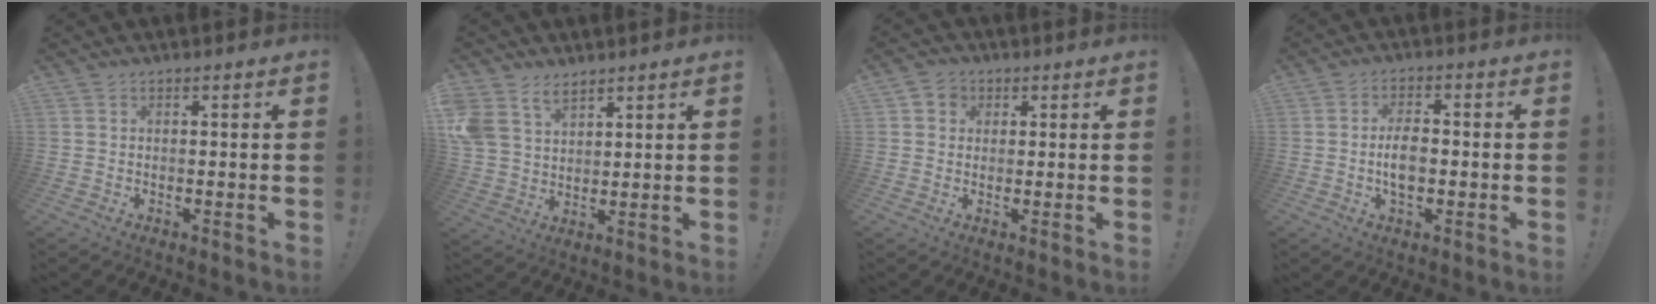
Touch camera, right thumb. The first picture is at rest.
{"total": 8.4, "force": [5.7, 5.3, 3.0], "torque": [-0.072, -0.029, 0.117]}
{"total": 3.6, "force": [1.2, 3.2, 1.1], "torque": [-0.014, 0.000, 0.021]}
{"total": 6.1, "force": [-1.1, 3.4, 5.0], "torque": [-0.096, 0.002, -0.026]}